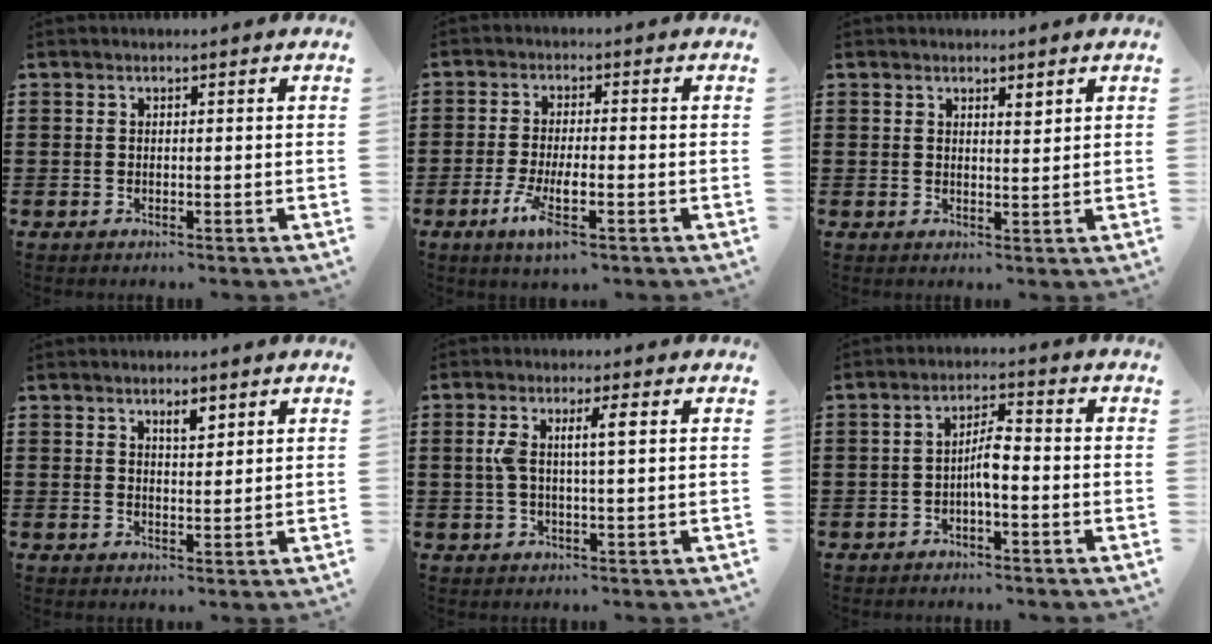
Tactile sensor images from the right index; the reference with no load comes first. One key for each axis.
{"total": 5.5, "fx": -2.6, "fy": 1.1, "fz": 4.7, "tx": -0.104, "ty": -0.011, "tz": -0.050}
{"total": 1.6, "fx": 1.2, "fy": 0.4, "fz": 0.9, "tx": -0.010, "ty": -0.003, "tz": 0.020}
{"total": 2.4, "fx": 1.6, "fy": 0.7, "fz": 1.6, "tx": -0.026, "ty": 0.000, "tz": 0.026}
{"total": 4.6, "fx": 0.8, "fy": 0.7, "fz": 4.5, "tx": -0.094, "ty": -0.002, "tz": 0.008}
{"total": 3.7, "fx": -1.1, "fy": 0.8, "fz": 3.4, "tx": -0.070, "ty": 0.003, "tz": -0.025}